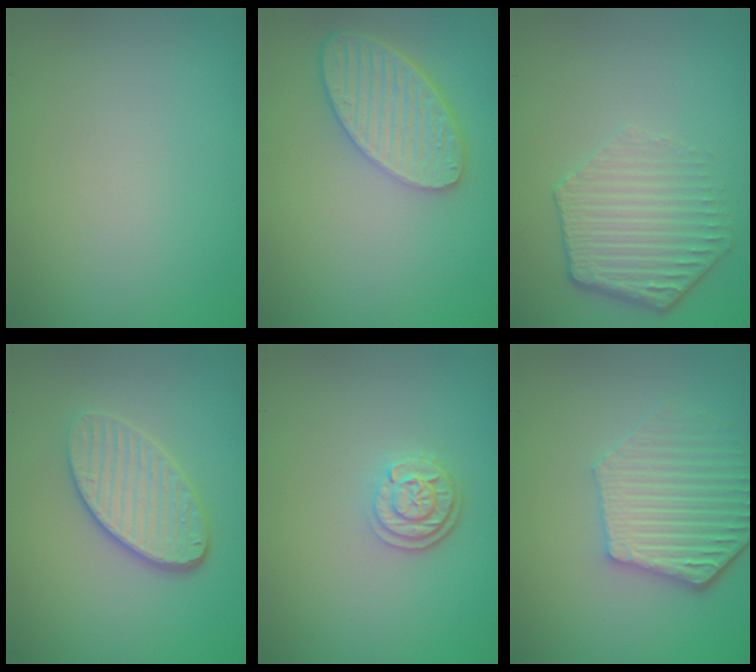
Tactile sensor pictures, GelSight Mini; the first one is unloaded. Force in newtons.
{"total": 5.6, "press": 4.5, "slide": 3.3}
{"total": 4.3, "press": 3.5, "slide": 2.6}
{"total": 4.1, "press": 3.3, "slide": 2.4}
{"total": 2.5, "press": 2.1, "slide": 1.4}
{"total": 5.4, "press": 4.2, "slide": 3.3}